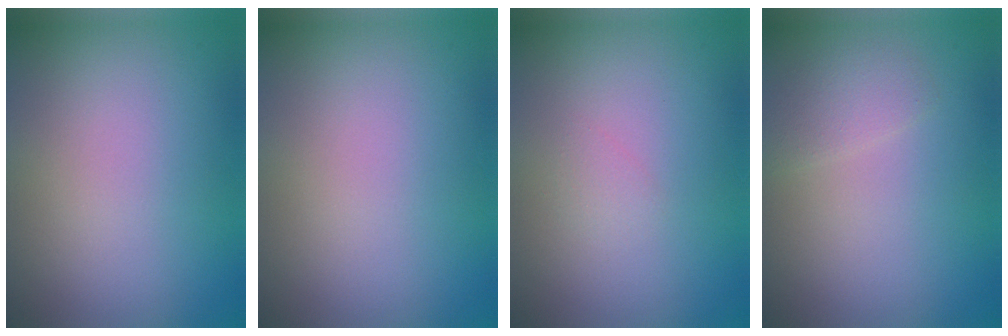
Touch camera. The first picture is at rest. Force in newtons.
{"total": 0.0}
{"total": 0.6, "press": 0.6, "slide": 0.1}
{"total": 1.5, "press": 1.5, "slide": 0.1}